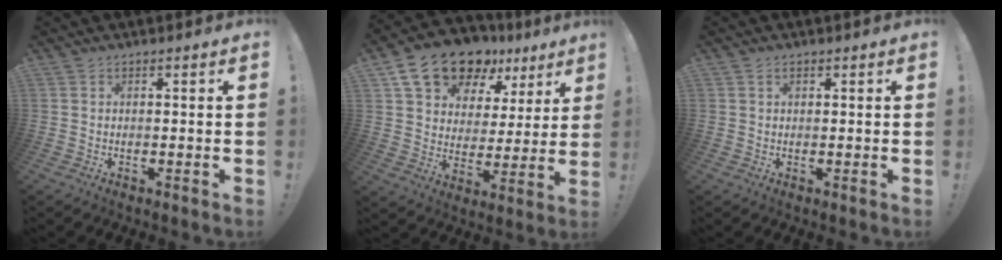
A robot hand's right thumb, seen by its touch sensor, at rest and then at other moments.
{"total": 17.1, "force": [12.1, 9.3, 7.5], "torque": [-0.123, -0.076, 0.223]}
{"total": 0.9, "force": [0.6, 0.6, 0.4], "torque": [-0.004, 0.000, 0.011]}